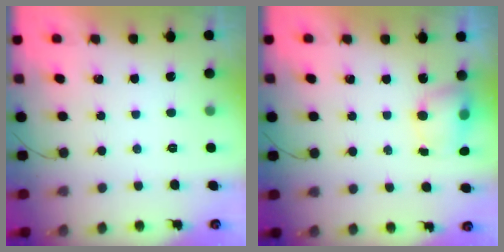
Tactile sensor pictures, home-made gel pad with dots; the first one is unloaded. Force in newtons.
{"total": 5.7, "press": 5.7, "slide": 0.3}